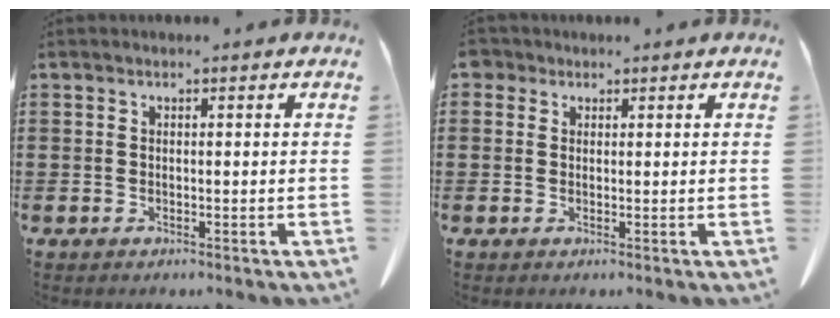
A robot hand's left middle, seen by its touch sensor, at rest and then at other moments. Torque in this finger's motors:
{"motor_torque": [-0.01, 0.00, 0.00, 0.00]}